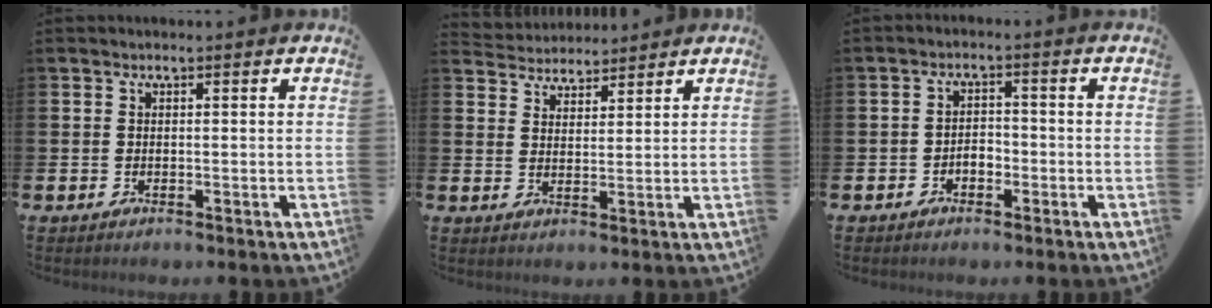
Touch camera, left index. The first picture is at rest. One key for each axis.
{"total": 4.1, "fx": 3.9, "fy": 1.1, "fz": -0.3, "tx": -0.015, "ty": -0.017, "tz": 0.073}
{"total": 2.0, "fx": -1.2, "fy": 1.3, "fz": 0.9, "tx": -0.017, "ty": 0.005, "tz": -0.028}